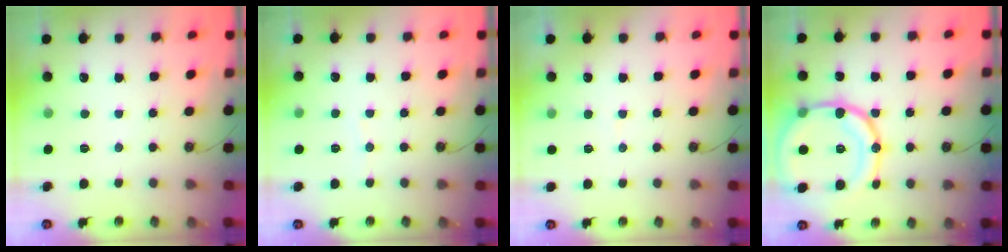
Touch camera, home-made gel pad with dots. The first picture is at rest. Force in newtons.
{"total": 2.7, "press": 2.7, "slide": 0.3}
{"total": 4.9, "press": 4.8, "slide": 0.4}
{"total": 21.6, "press": 21.3, "slide": 3.6}